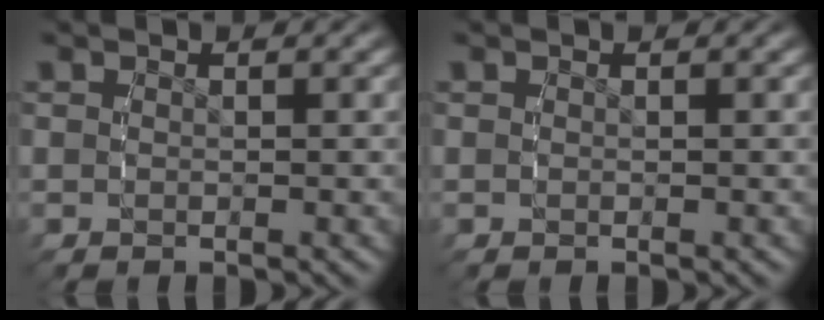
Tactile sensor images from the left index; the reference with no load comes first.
{"total": 0.0}